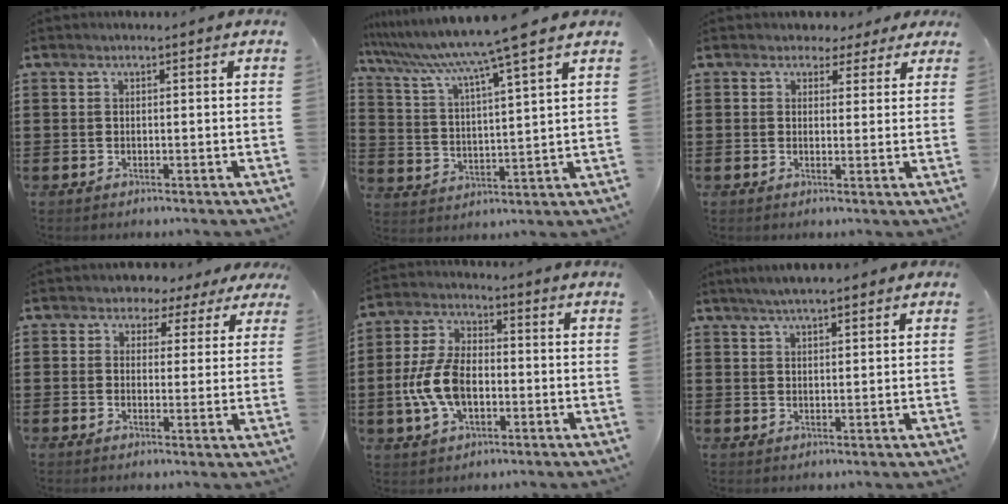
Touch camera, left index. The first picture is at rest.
{"total": 8.6, "force": [7.1, -1.5, 4.5], "torque": [-0.118, -0.048, 0.109]}
{"total": 2.7, "force": [1.8, 1.9, 0.5], "torque": [-0.015, 0.008, 0.030]}
{"total": 2.7, "force": [1.6, 2.2, 0.2], "torque": [-0.014, -0.002, 0.023]}
{"total": 9.4, "force": [-1.9, 5.3, 7.6], "torque": [-0.177, 0.002, -0.041]}
{"total": 3.3, "force": [2.7, 0.7, 1.9], "torque": [-0.042, 0.004, 0.048]}